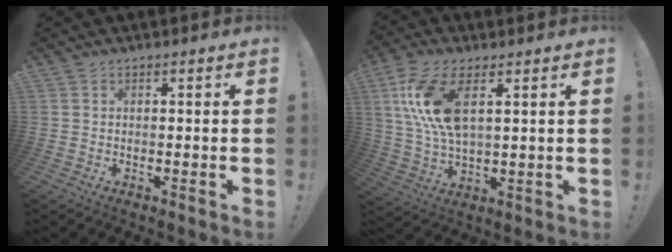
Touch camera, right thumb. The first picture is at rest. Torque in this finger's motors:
{"motor_torque": [0.11, 0.59, 0.57, 0.57, 0.11]}